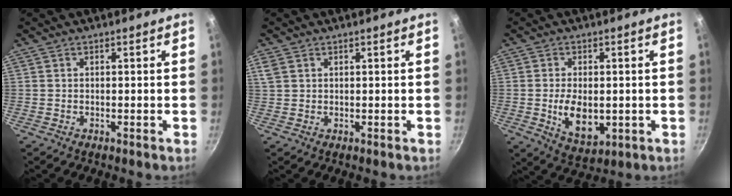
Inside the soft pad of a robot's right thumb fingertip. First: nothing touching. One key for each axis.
{"total": 2.7, "fx": 1.2, "fy": 1.9, "fz": 1.5, "tx": -0.030, "ty": 0.003, "tz": 0.030}
{"total": 8.7, "fx": -0.9, "fy": 5.3, "fz": 6.9, "tx": -0.105, "ty": -0.011, "tz": 0.000}